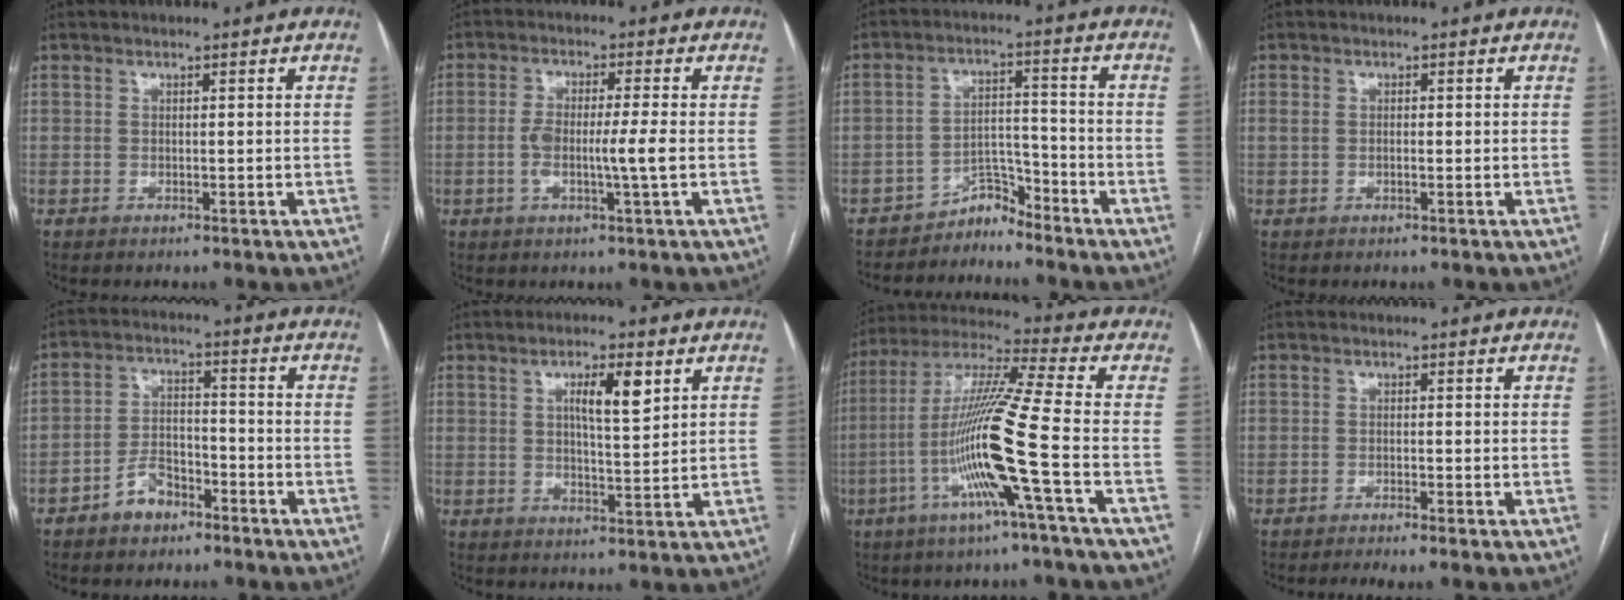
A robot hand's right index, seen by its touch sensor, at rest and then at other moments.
{"total": 5.9, "force": [-0.9, 0.0, 5.8], "torque": [-0.112, 0.002, -0.016]}
{"total": 4.1, "force": [-4.0, 1.2, -0.2], "torque": [0.015, 0.015, -0.066]}
{"total": 1.6, "force": [0.1, 1.0, 1.3], "torque": [-0.033, 0.011, 0.004]}
{"total": 5.8, "force": [-3.9, 3.4, 2.7], "torque": [-0.050, 0.018, -0.066]}
{"total": 6.1, "force": [2.5, 1.2, 5.4], "torque": [-0.093, 0.003, 0.042]}
{"total": 15.3, "force": [-4.6, -2.0, 14.4], "torque": [-0.286, -0.007, -0.099]}
{"total": 2.5, "force": [-2.0, -0.2, 1.5], "torque": [-0.024, -0.001, -0.032]}